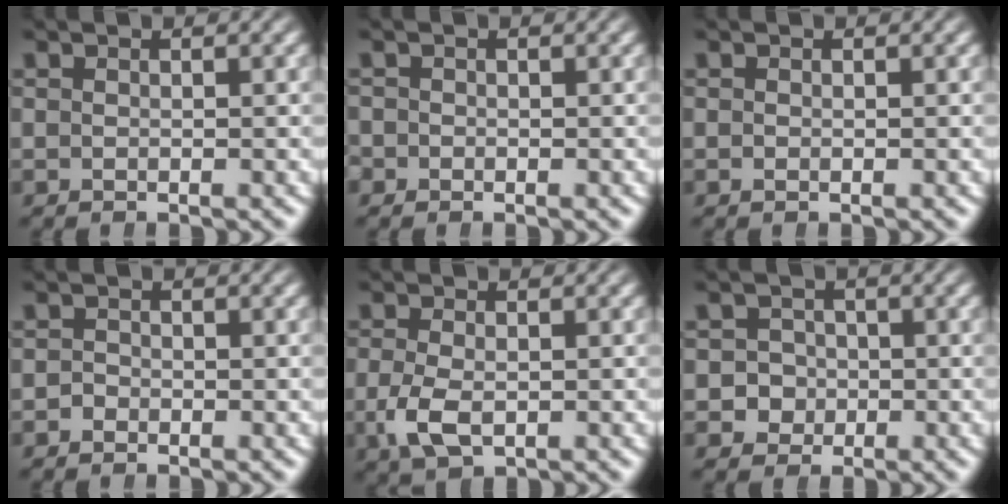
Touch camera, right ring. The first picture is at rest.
{"total": 1.0, "force": [-0.5, 0.9, -0.2], "torque": [-0.001, -0.002, -0.011]}
{"total": 0.0}
{"total": 0.8, "force": [-0.6, 0.4, -0.3], "torque": [-0.002, -0.012, -0.010]}
{"total": 3.0, "force": [-0.9, 1.7, 2.3], "torque": [-0.062, -0.022, -0.005]}
{"total": 5.7, "force": [-0.9, 5.5, 1.2], "torque": [-0.049, -0.020, -0.018]}